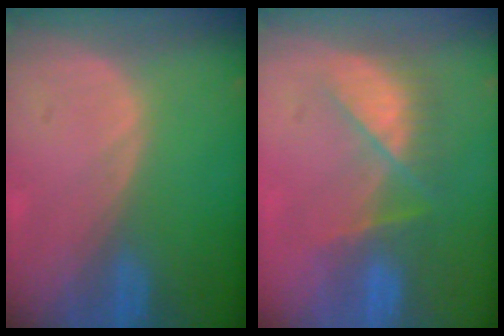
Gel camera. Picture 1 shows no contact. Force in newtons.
{"total": 7.3, "press": 6.9, "slide": 2.4}